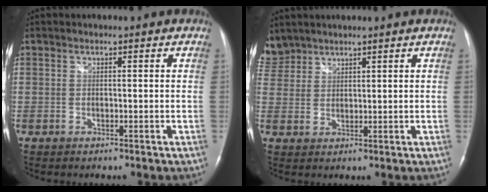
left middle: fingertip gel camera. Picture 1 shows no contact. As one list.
[{"total": 5.2, "force": [4.5, 2.5, 0.0], "torque": [-0.004, 0.013, 0.101]}]